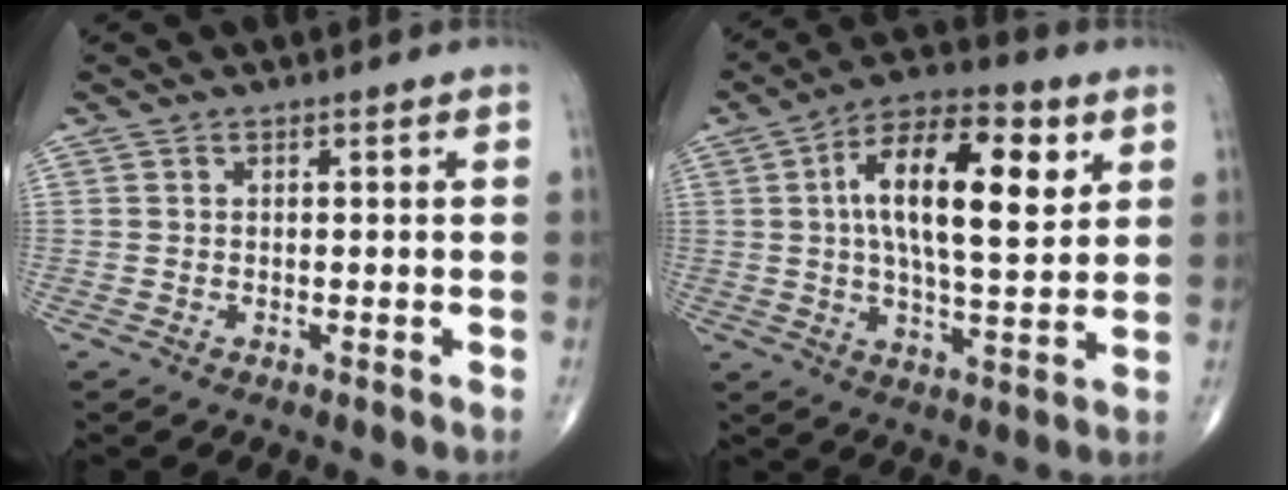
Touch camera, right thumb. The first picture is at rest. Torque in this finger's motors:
{"motor_torque": [-0.14, 0.93, 1.44, 0.45, 0.32]}